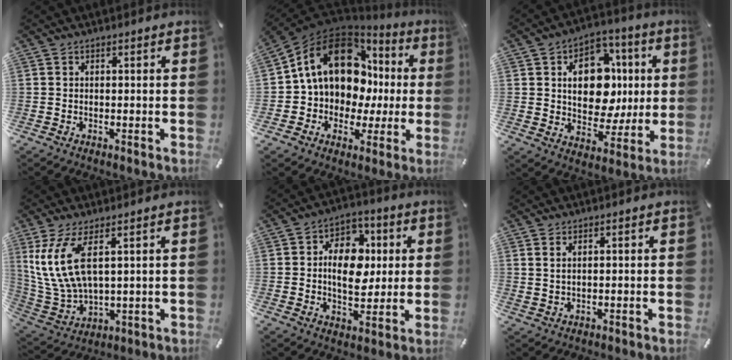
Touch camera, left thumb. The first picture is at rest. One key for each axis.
{"total": 16.7, "fx": 5.6, "fy": 12.6, "fz": 9.4, "tx": -0.169, "ty": -0.030, "tz": 0.105}
{"total": 15.1, "fx": 1.6, "fy": 11.3, "fz": 9.9, "tx": -0.144, "ty": 0.002, "tz": 0.034}
{"total": 12.1, "fx": 5.1, "fy": 5.4, "fz": 9.6, "tx": -0.229, "ty": -0.020, "tz": 0.093}
{"total": 12.0, "fx": 1.0, "fy": 8.8, "fz": 8.0, "tx": -0.119, "ty": 0.008, "tz": 0.016}
{"total": 1.5, "fx": 1.1, "fy": 0.2, "fz": 1.1, "tx": -0.022, "ty": 0.000, "tz": 0.019}